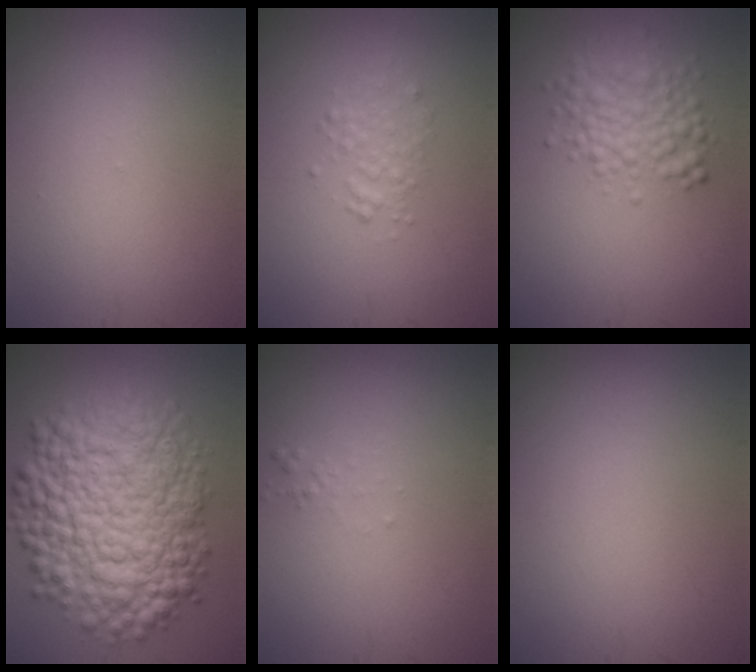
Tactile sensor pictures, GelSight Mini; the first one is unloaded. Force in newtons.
{"total": 1.8, "press": 1.8, "slide": 0.0}
{"total": 4.1, "press": 4.1, "slide": 0.0}
{"total": 12.8, "press": 12.8, "slide": 0.3}
{"total": 0.6, "press": 0.6, "slide": 0.1}
{"total": 0.0}